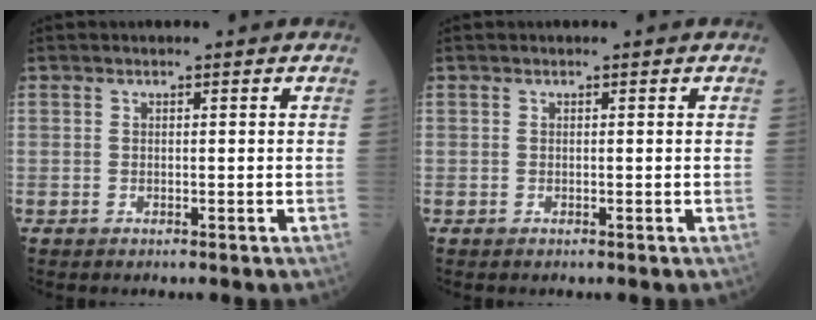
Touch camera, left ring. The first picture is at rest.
{"total": 0.0}